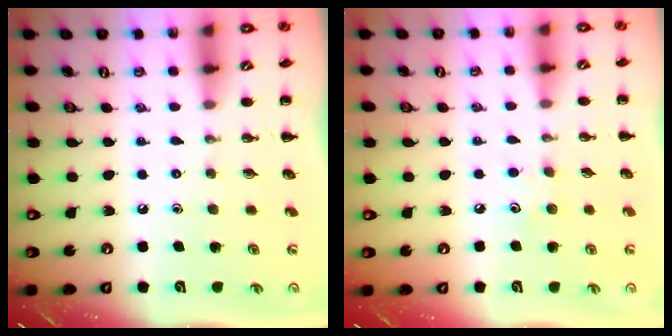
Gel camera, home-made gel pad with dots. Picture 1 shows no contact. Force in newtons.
{"total": 5.1, "press": 4.9, "slide": 1.5}